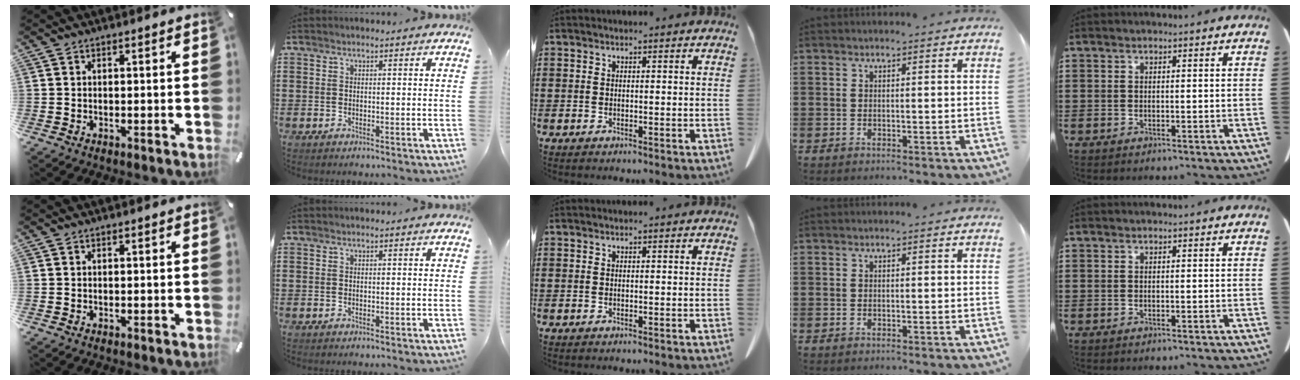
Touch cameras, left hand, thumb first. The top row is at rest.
{}